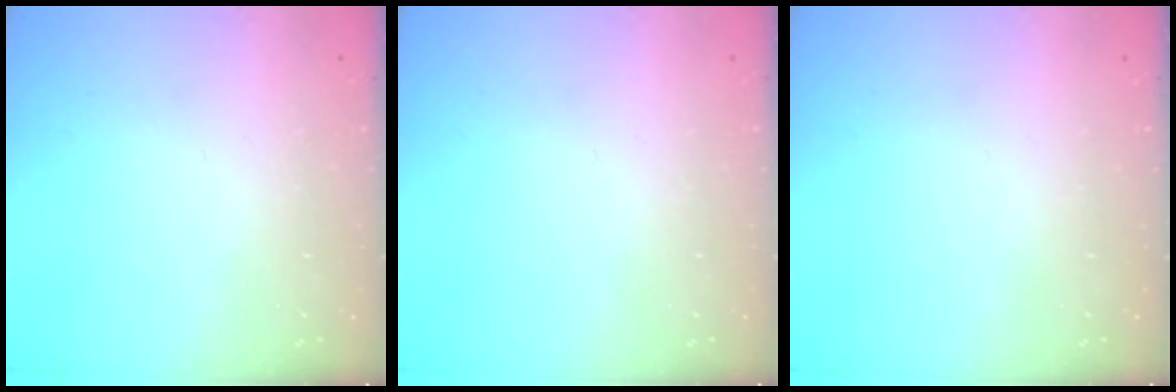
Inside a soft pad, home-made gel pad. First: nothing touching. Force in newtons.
{"total": 0.0}
{"total": 0.0}